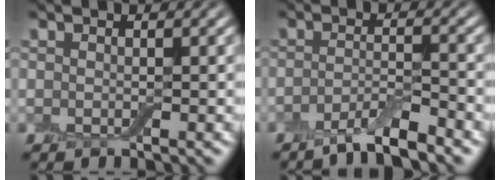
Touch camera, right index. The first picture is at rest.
{"total": 3.9, "force": [-2.9, 0.6, 2.5], "torque": [-0.040, 0.002, -0.059]}